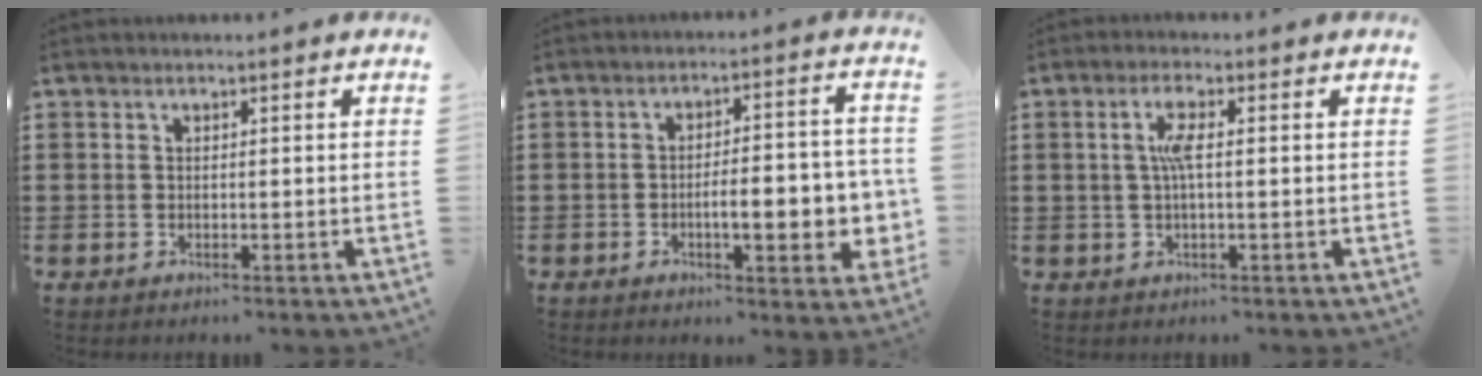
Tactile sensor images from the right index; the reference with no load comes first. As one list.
[{"total": 8.4, "force": [-2.1, 2.7, 7.7], "torque": [-0.104, -0.004, -0.038]}, {"total": 3.7, "force": [0.3, 0.7, 3.7], "torque": [-0.078, 0.000, -0.001]}]